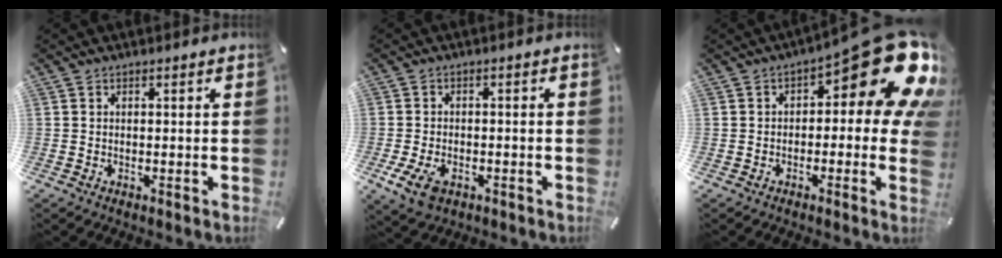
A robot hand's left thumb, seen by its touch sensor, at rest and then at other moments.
{"total": 5.6, "force": [-2.6, 3.7, 3.3], "torque": [-0.084, 0.005, -0.051]}
{"total": 18.5, "force": [7.8, 7.1, 15.2], "torque": [-0.191, -0.057, 0.135]}